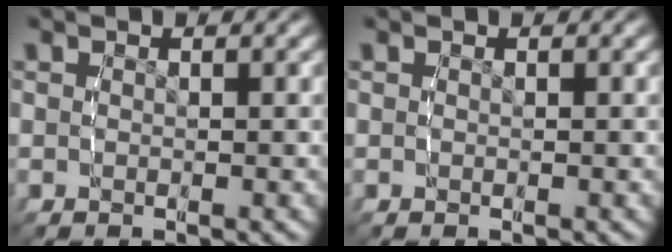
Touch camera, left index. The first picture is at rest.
{"total": 0.0}